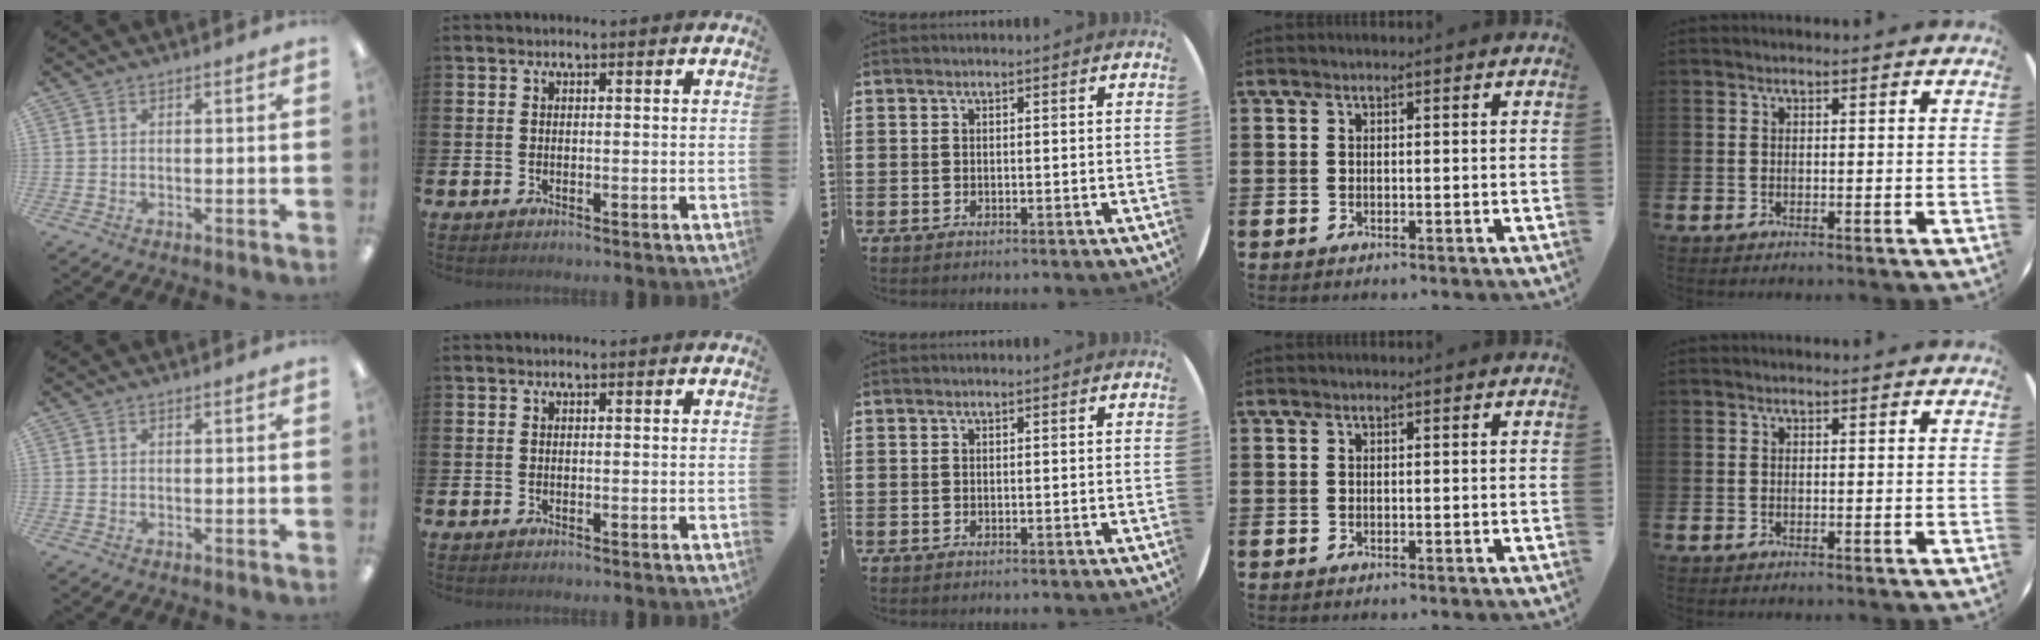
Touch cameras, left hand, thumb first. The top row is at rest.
{}